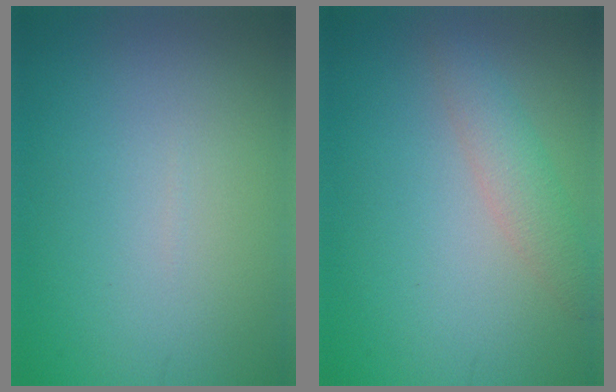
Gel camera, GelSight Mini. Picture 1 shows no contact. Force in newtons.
{"total": 2.6, "press": 2.6, "slide": 0.1}